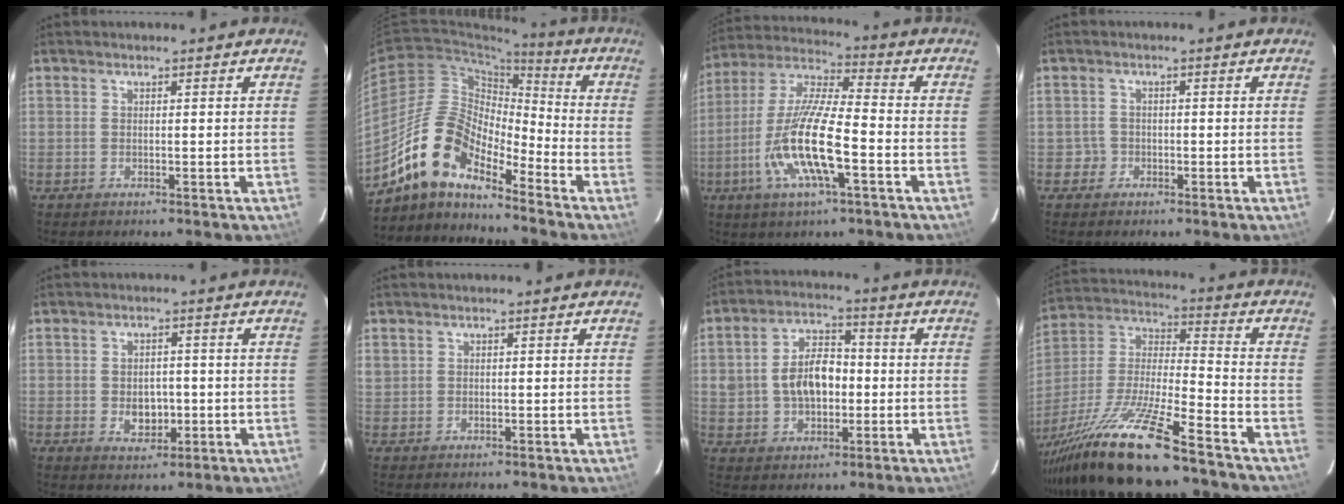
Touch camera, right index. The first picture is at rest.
{"total": 13.4, "force": [-10.8, 4.5, 6.5], "torque": [-0.116, 0.014, -0.218]}
{"total": 15.8, "force": [-5.4, 3.3, 14.5], "torque": [-0.297, -0.012, -0.108]}
{"total": 2.0, "force": [-1.0, 1.7, -0.3], "torque": [0.003, 0.010, -0.017]}
{"total": 5.1, "force": [-1.0, 3.9, 3.2], "torque": [-0.055, -0.002, -0.007]}
{"total": 1.8, "force": [0.6, 1.7, 0.3], "torque": [-0.001, 0.003, 0.012]}
{"total": 10.4, "force": [-0.5, 7.0, 7.6], "torque": [-0.147, 0.019, 0.002]}
{"total": 21.2, "force": [-15.9, 2.1, 13.9], "torque": [-0.276, -0.026, -0.292]}